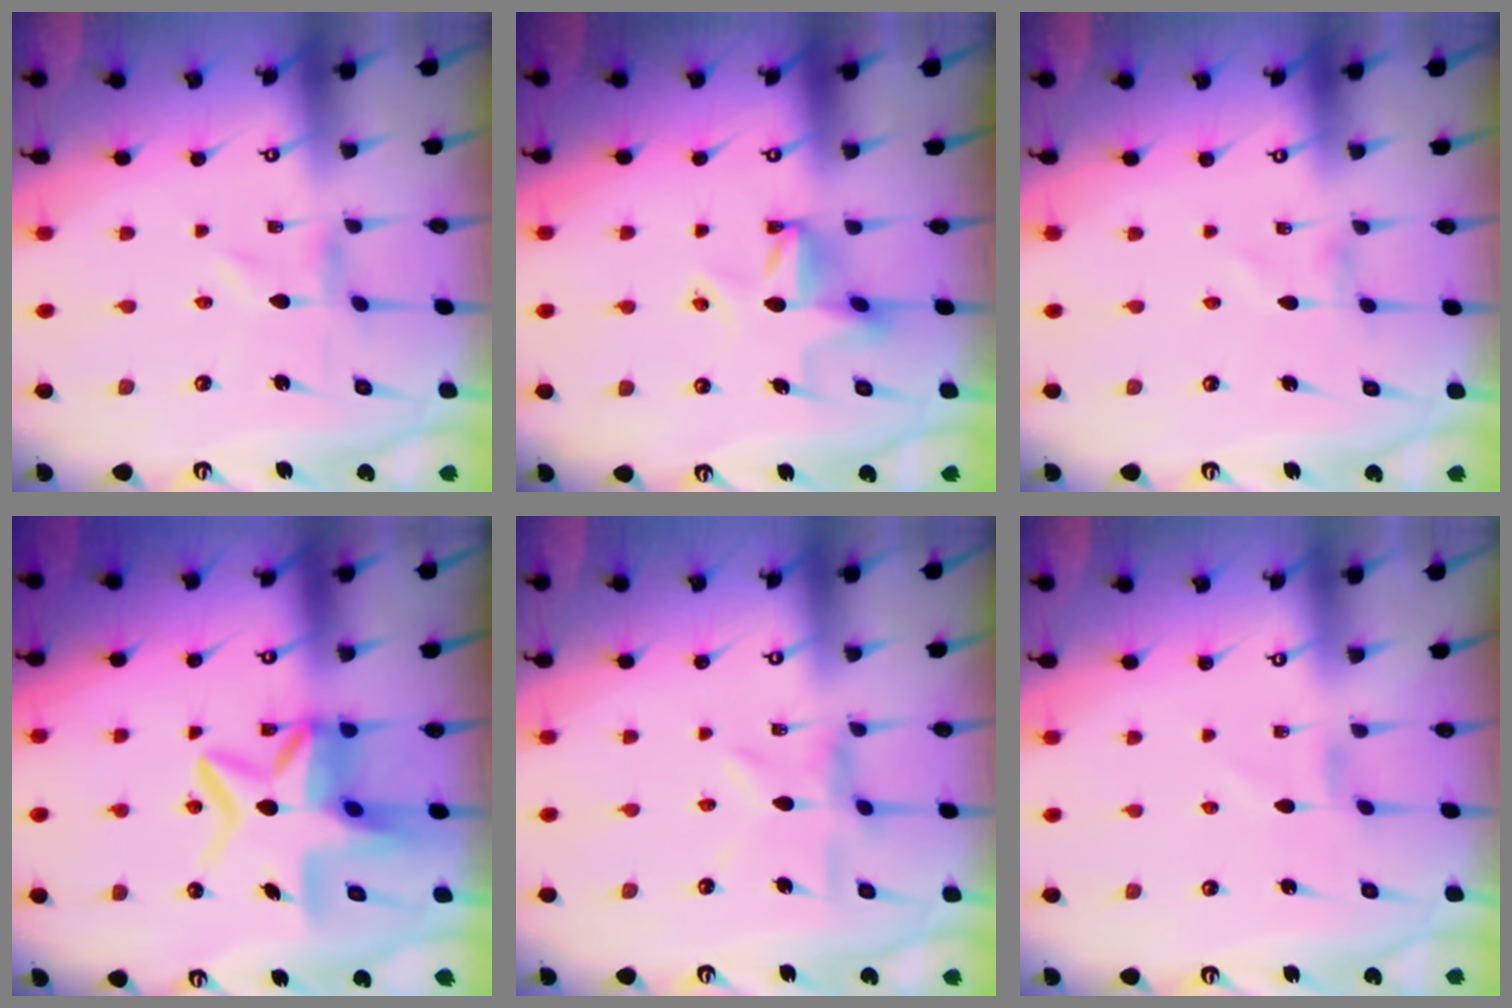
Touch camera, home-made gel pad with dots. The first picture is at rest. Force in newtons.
{"total": 10.3, "press": 10.3, "slide": 0.4}
{"total": 0.9, "press": 0.9, "slide": 0.1}
{"total": 11.7, "press": 11.6, "slide": 1.8}
{"total": 7.4, "press": 7.4, "slide": 0.7}
{"total": 1.1, "press": 1.0, "slide": 0.3}